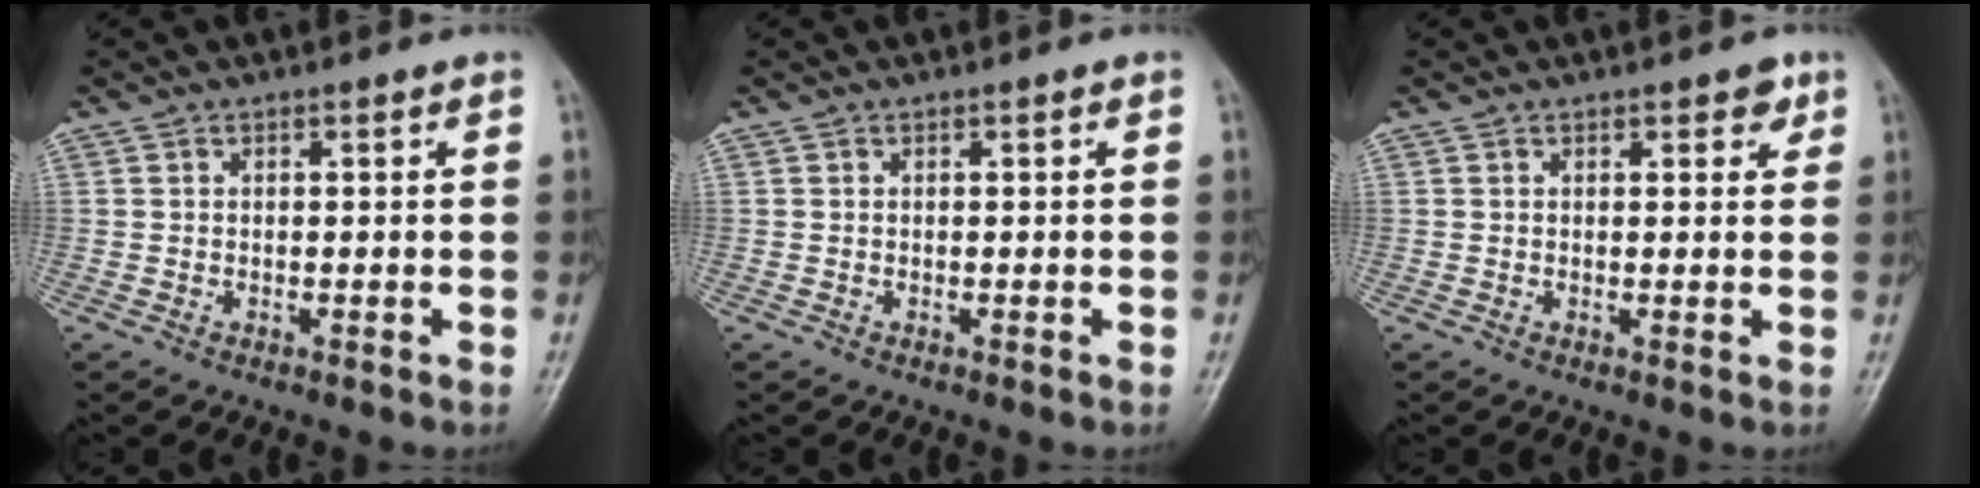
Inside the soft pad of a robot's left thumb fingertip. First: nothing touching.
{"total": 0.0}
{"total": 2.5, "force": [1.4, 1.3, 1.6], "torque": [-0.004, -0.004, 0.015]}